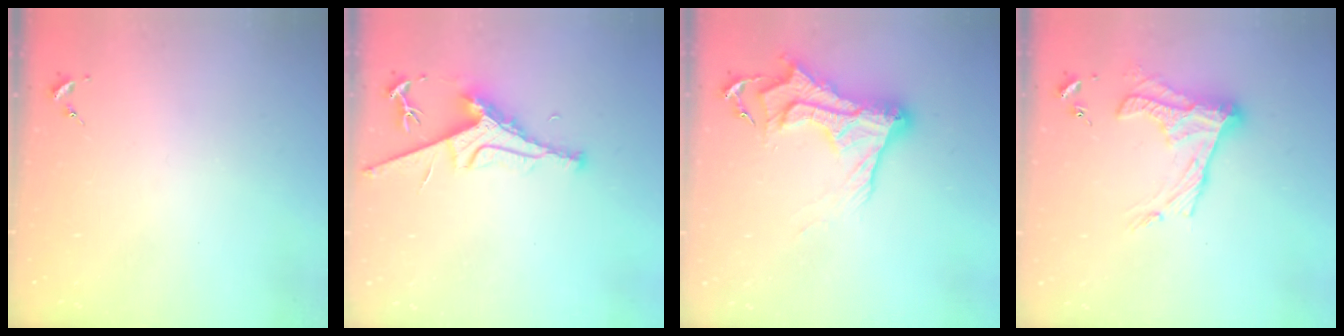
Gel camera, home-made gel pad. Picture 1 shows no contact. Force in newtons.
{"total": 8.1, "press": 8.0, "slide": 1.0}
{"total": 15.8, "press": 15.7, "slide": 1.2}
{"total": 14.5, "press": 14.5, "slide": 0.7}